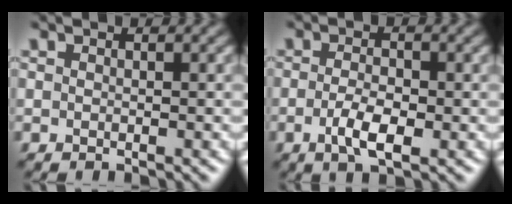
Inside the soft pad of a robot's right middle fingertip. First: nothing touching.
{"total": 3.1, "force": [-0.9, 1.2, 2.7], "torque": [-0.057, -0.006, -0.019]}